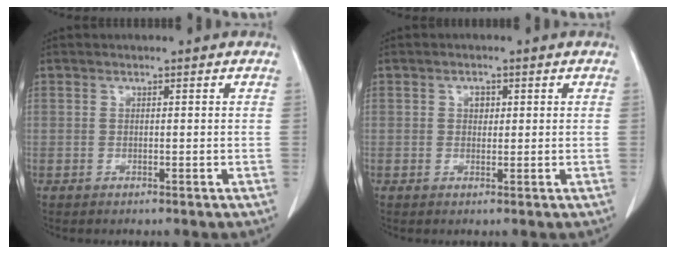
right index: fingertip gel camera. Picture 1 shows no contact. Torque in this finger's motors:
{"motor_torque": [0.42, -0.02, -0.03, 0.00]}